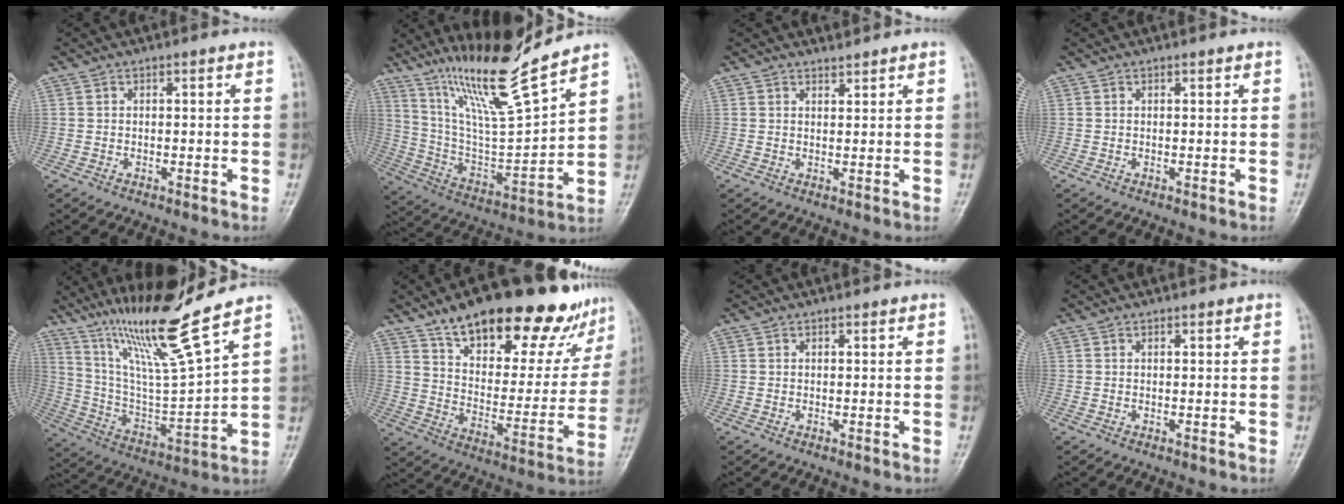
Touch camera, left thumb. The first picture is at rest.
{"total": 19.4, "force": [14.7, 1.6, 12.6], "torque": [-0.202, -0.077, 0.275]}
{"total": 1.3, "force": [1.3, 0.2, 0.0], "torque": [0.006, -0.014, 0.021]}
{"total": 0.0}
{"total": 19.3, "force": [14.2, 0.6, 13.1], "torque": [-0.216, -0.071, 0.264]}
{"total": 28.2, "force": [20.4, 10.7, 16.4], "torque": [-0.196, -0.071, 0.296]}
{"total": 0.0}
{"total": 0.0}